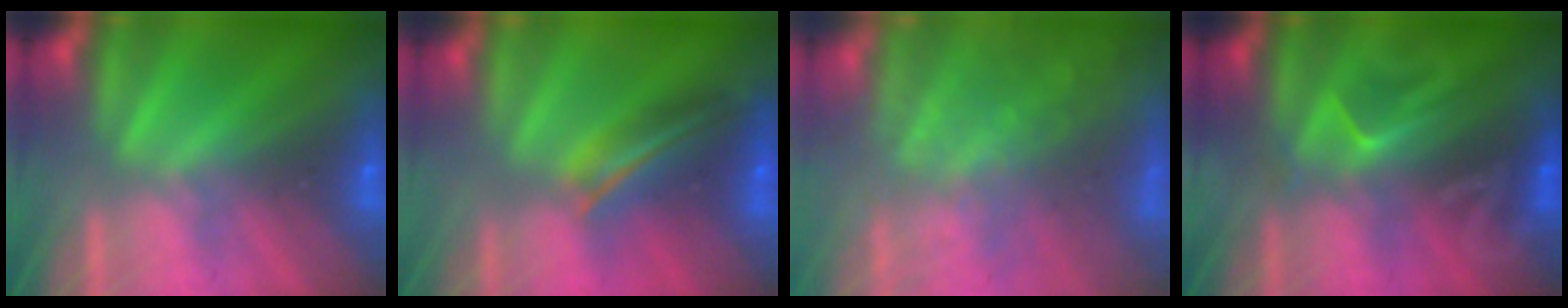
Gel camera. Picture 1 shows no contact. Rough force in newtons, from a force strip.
{"total": 6.6}
{"total": 9.7}
{"total": 2.4}